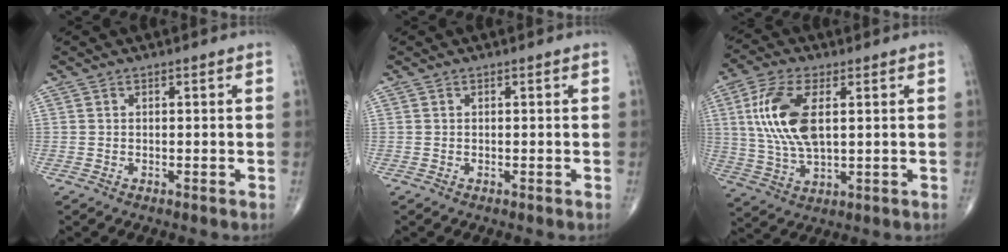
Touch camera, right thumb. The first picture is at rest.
{"total": 0.0}
{"total": 13.2, "force": [2.7, 6.2, 11.4], "torque": [-0.244, -0.004, 0.059]}